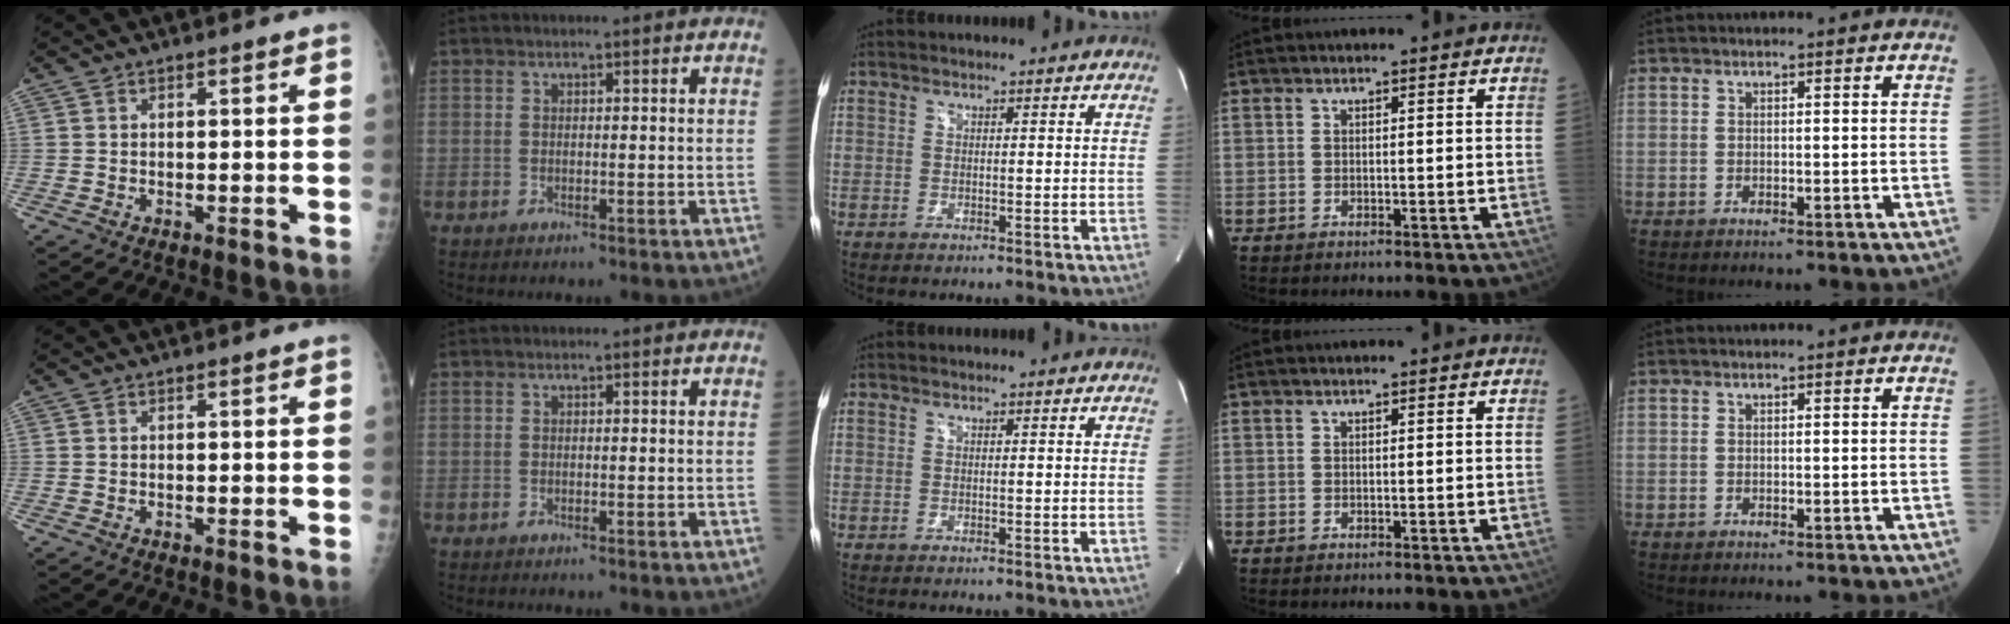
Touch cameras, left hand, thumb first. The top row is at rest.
{}